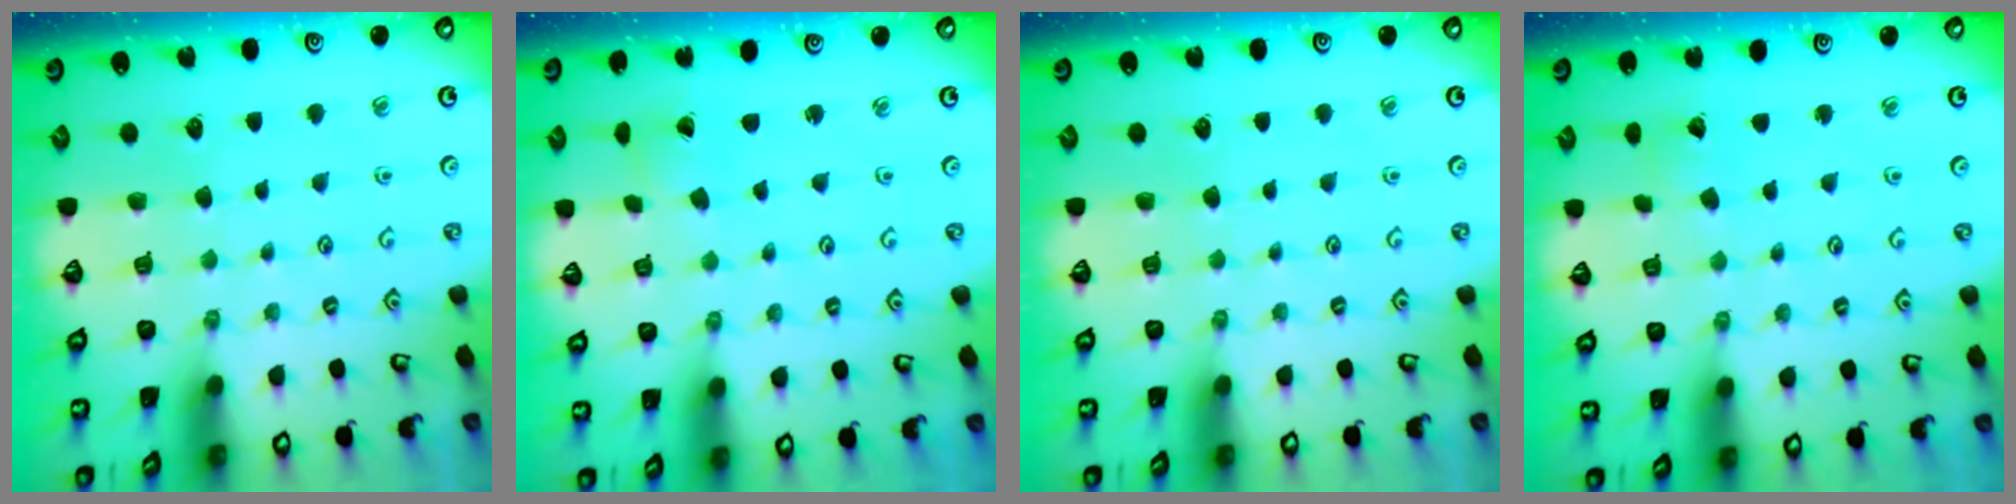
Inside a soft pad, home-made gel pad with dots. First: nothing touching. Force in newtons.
{"total": 1.0, "press": 1.0, "slide": 0.0}
{"total": 0.0}
{"total": 2.7, "press": 2.7, "slide": 0.2}